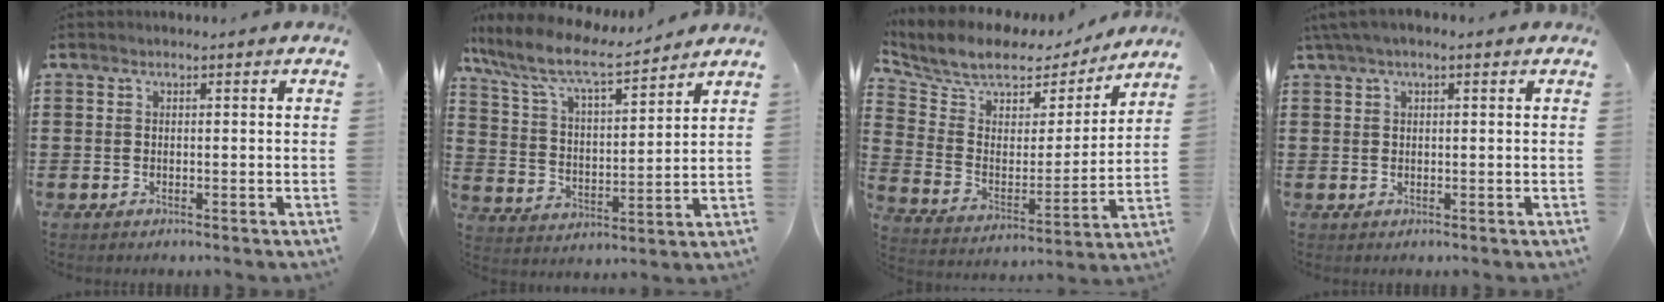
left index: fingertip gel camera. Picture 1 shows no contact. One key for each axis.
{"total": 8.3, "fx": 6.9, "fy": 1.3, "fz": 4.4, "tx": -0.113, "ty": -0.036, "tz": 0.115}
{"total": 7.4, "fx": 6.5, "fy": 3.2, "fz": 1.7, "tx": -0.070, "ty": -0.048, "tz": 0.107}
{"total": 1.8, "fx": 0.8, "fy": 0.4, "fz": 1.6, "tx": -0.031, "ty": 0.003, "tz": 0.014}